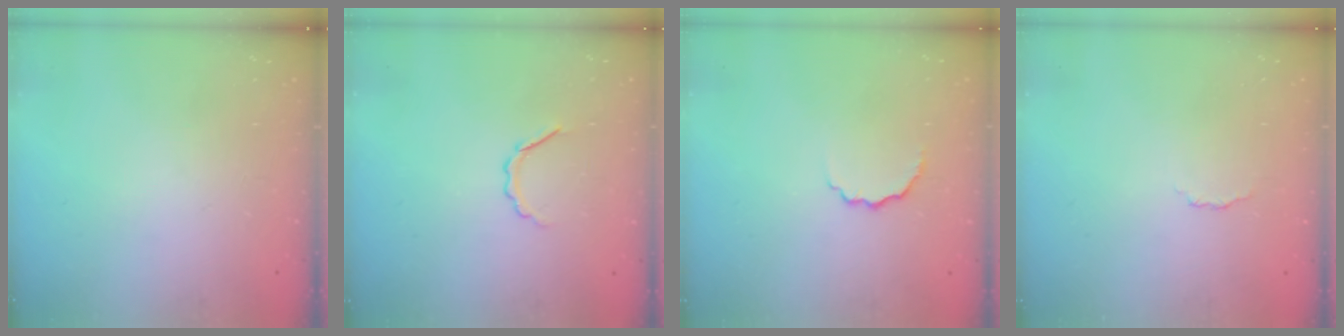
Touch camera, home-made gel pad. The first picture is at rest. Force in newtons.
{"total": 3.6, "press": 3.5, "slide": 0.7}
{"total": 4.4, "press": 4.3, "slide": 1.2}
{"total": 2.9, "press": 2.8, "slide": 0.7}